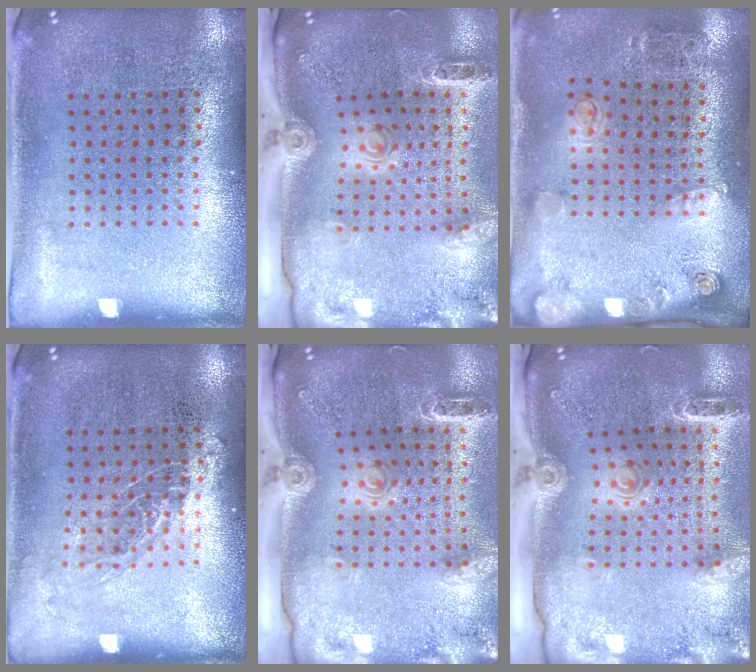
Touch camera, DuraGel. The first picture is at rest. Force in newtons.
{"total": 2.9, "press": 2.0, "slide": 2.1}
{"total": 2.0, "press": 1.2, "slide": 1.6}
{"total": 1.0, "press": 0.9, "slide": 0.5}
{"total": 2.6, "press": 1.9, "slide": 1.7}
{"total": 2.6, "press": 1.9, "slide": 1.7}